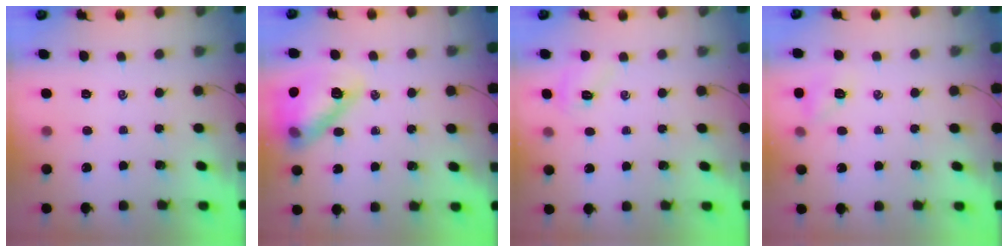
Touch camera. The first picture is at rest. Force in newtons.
{"total": 16.9, "press": 16.7, "slide": 2.4}
{"total": 5.4, "press": 5.3, "slide": 1.0}
{"total": 6.4, "press": 6.2, "slide": 1.5}